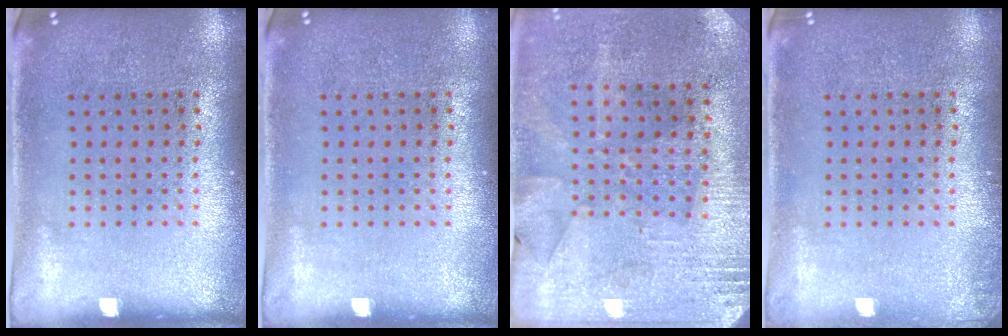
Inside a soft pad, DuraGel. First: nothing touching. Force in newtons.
{"total": 0.0}
{"total": 2.8, "press": 2.5, "slide": 1.1}
{"total": 0.6, "press": 0.6, "slide": 0.2}